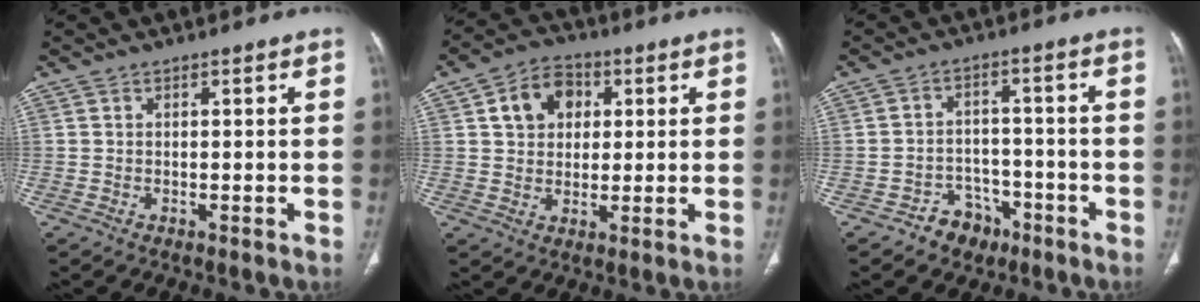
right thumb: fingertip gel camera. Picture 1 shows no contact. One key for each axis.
{"total": 9.2, "fx": 2.7, "fy": 7.1, "fz": 5.2, "tx": -0.055, "ty": 0.002, "tz": 0.041}
{"total": 6.2, "fx": -3.9, "fy": 4.7, "fz": 1.4, "tx": 0.006, "ty": 0.038, "tz": -0.056}